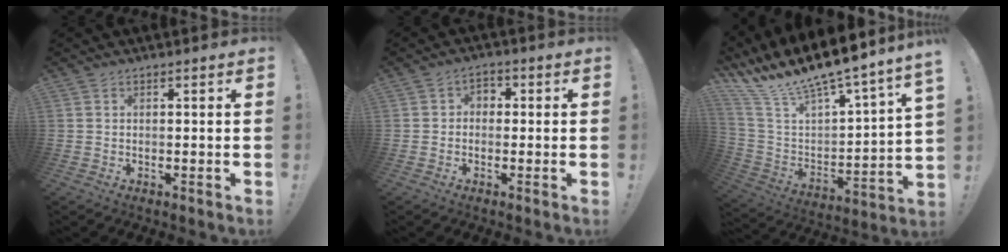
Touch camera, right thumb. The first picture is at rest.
{"total": 2.7, "force": [-1.0, 2.2, 1.3], "torque": [-0.026, 0.007, -0.018]}
{"total": 12.1, "force": [9.1, 2.7, 7.5], "torque": [-0.128, -0.081, 0.146]}